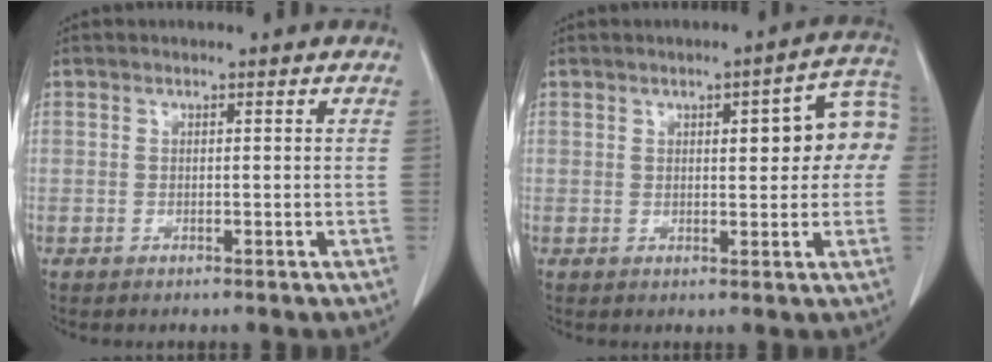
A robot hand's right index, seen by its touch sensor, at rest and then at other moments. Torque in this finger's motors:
{"motor_torque": [0.73, 0.17, 0.24, 0.05]}